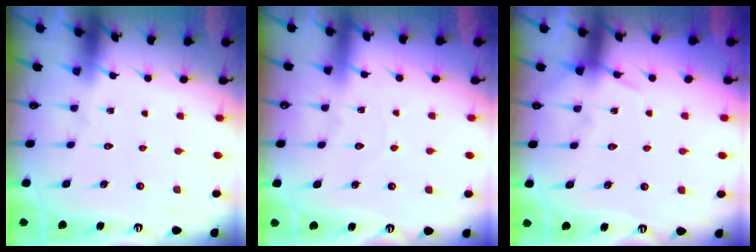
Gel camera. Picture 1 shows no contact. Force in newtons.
{"total": 2.1, "press": 2.1, "slide": 0.2}
{"total": 6.9, "press": 6.9, "slide": 0.9}